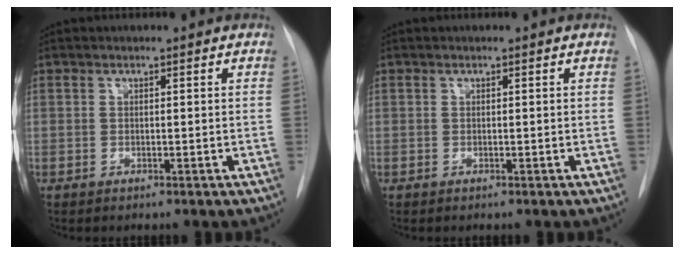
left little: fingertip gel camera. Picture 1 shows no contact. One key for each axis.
{"total": 0.0}